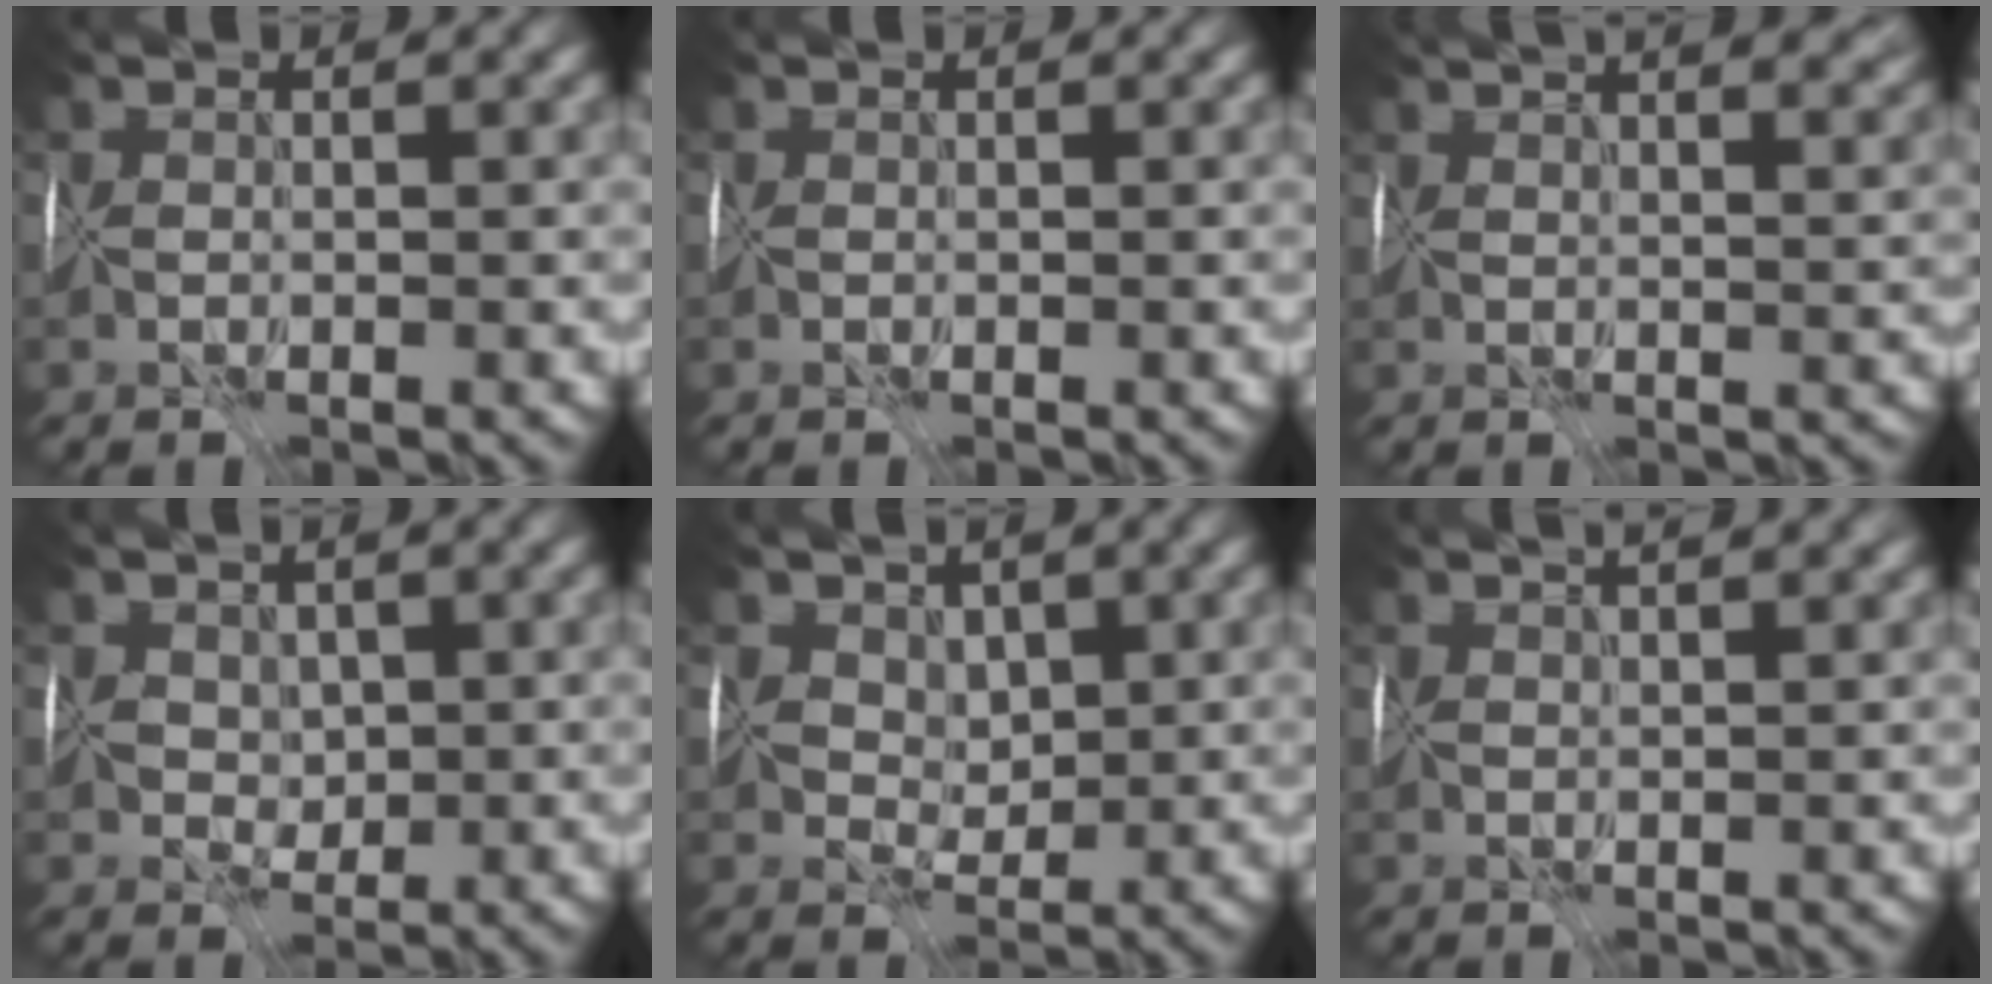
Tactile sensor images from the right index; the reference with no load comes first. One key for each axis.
{"total": 0.0}
{"total": 10.4, "fx": 6.8, "fy": 4.1, "fz": 6.8, "tx": -0.098, "ty": 0.059, "tz": 0.089}
{"total": 3.7, "fx": 1.9, "fy": 2.8, "fz": 1.5, "tx": -0.016, "ty": 0.021, "tz": 0.033}
{"total": 4.1, "fx": 3.0, "fy": 2.5, "fz": 1.5, "tx": -0.021, "ty": 0.014, "tz": 0.055}
{"total": 4.8, "fx": 3.5, "fy": 1.3, "fz": 3.0, "tx": -0.047, "ty": 0.034, "tz": 0.058}